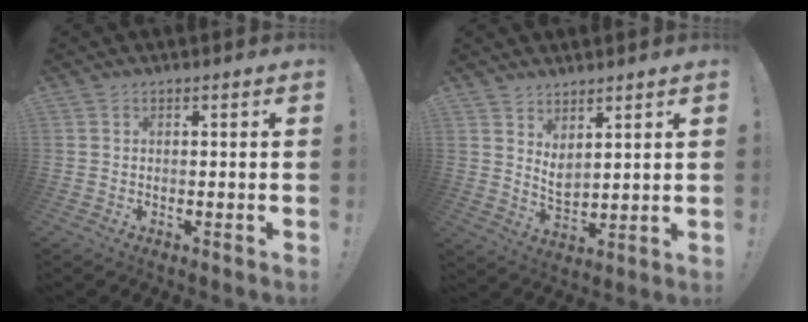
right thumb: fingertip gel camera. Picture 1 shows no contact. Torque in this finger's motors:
{"motor_torque": [0.06, 0.90, 0.10, 0.10, -0.02]}